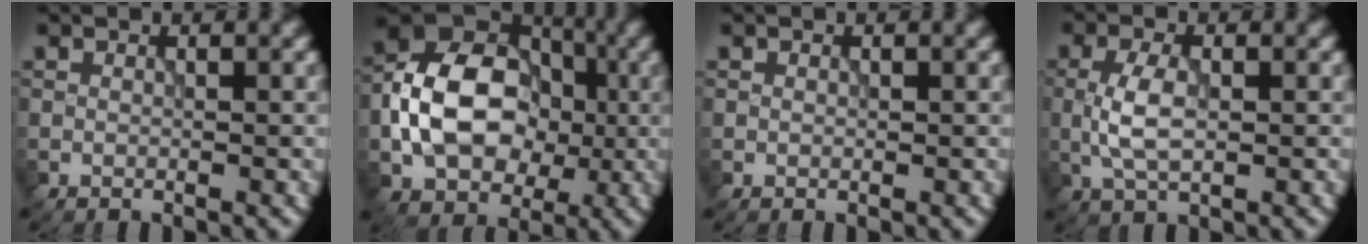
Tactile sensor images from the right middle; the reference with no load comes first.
{"total": 11.0, "force": [-1.2, 8.1, 7.2], "torque": [-0.134, 0.015, -0.031]}
{"total": 0.0}
{"total": 3.5, "force": [-0.2, 1.8, 3.1], "torque": [-0.073, 0.001, -0.003]}